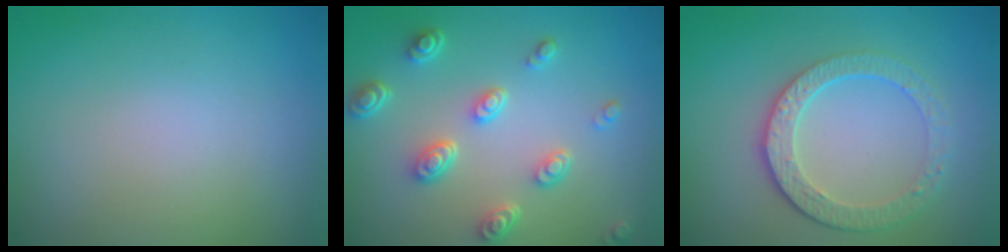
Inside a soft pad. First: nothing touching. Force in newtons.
{"total": 4.5, "press": 3.4, "slide": 2.9}
{"total": 4.5, "press": 3.3, "slide": 3.1}